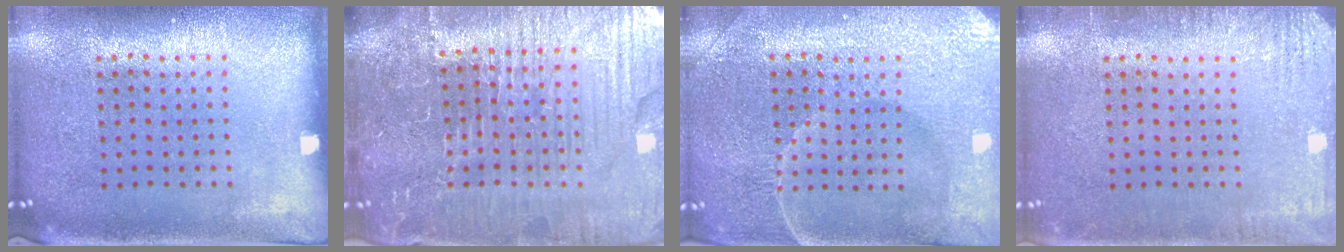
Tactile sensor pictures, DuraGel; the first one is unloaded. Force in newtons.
{"total": 6.1, "press": 5.5, "slide": 2.5}
{"total": 4.1, "press": 3.9, "slide": 1.1}
{"total": 2.3, "press": 2.2, "slide": 0.4}